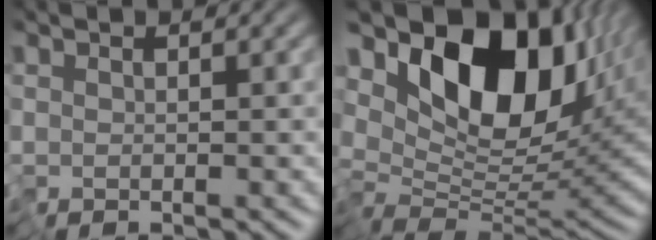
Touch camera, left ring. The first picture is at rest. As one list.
[{"total": 14.1, "force": [5.7, 7.4, 10.6], "torque": [-0.175, 0.024, 0.089]}]